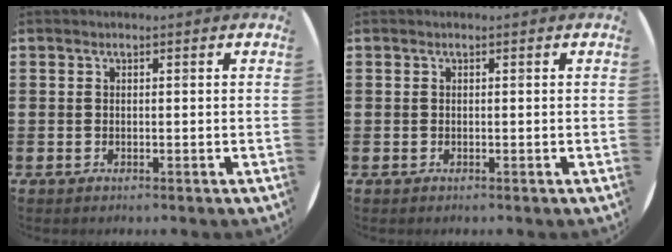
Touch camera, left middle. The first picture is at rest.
{"total": 0.0}